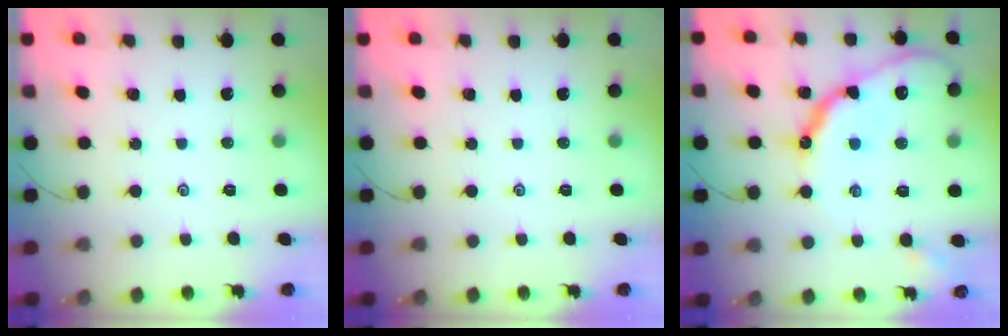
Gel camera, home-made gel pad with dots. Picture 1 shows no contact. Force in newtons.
{"total": 0.0}
{"total": 16.3, "press": 16.3, "slide": 1.3}